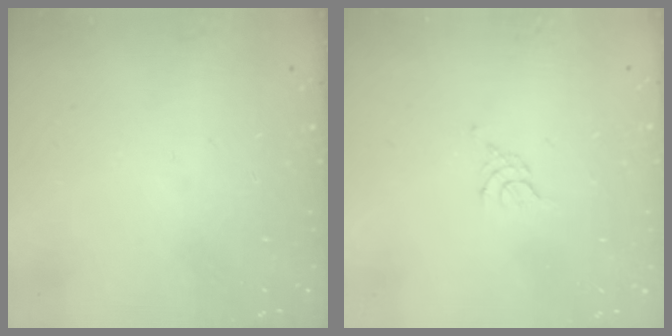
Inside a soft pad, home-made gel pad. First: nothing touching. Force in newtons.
{"total": 2.3, "press": 2.2, "slide": 0.5}